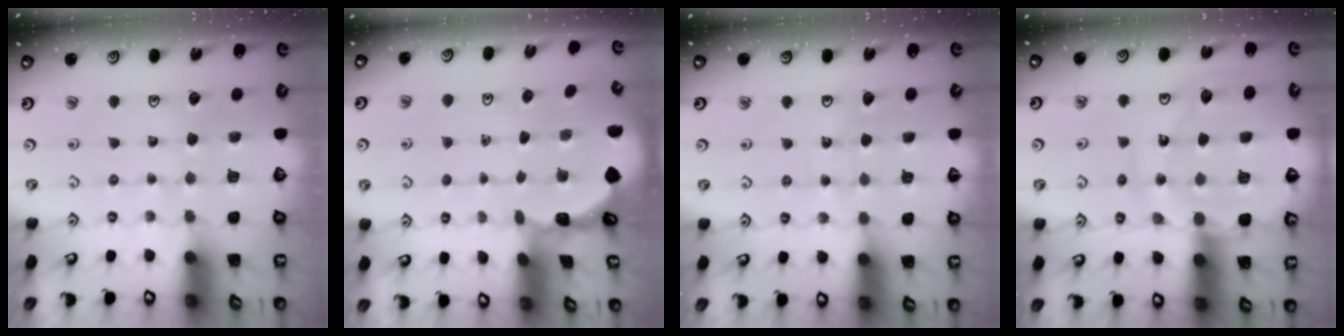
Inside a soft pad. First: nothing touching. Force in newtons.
{"total": 0.8, "press": 0.8, "slide": 0.1}
{"total": 3.6, "press": 3.6, "slide": 0.4}
{"total": 14.4, "press": 14.3, "slide": 1.7}